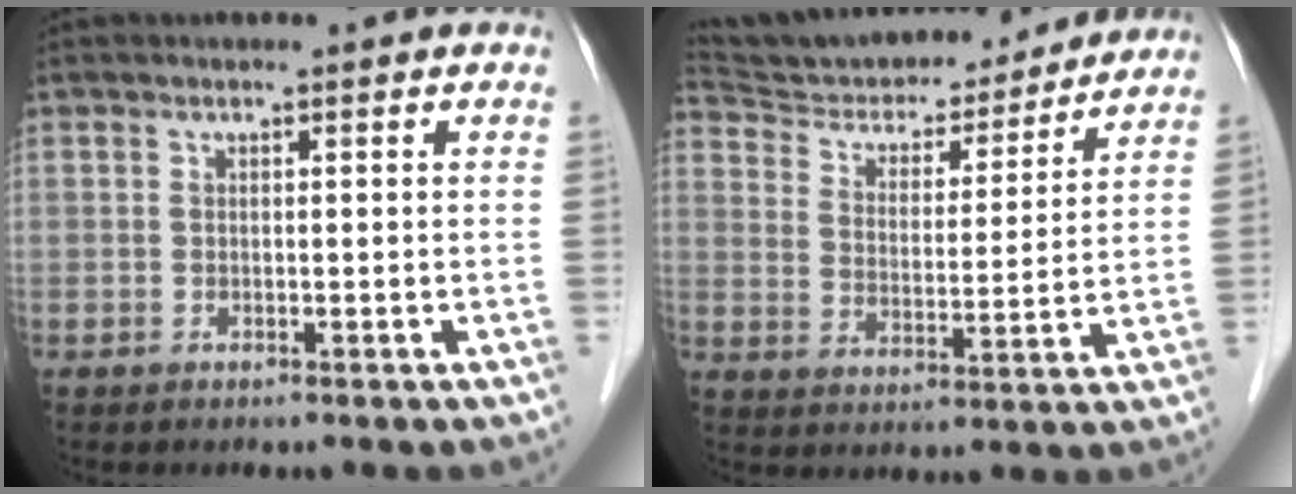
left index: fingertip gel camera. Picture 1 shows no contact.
{"total": 18.9, "force": [17.8, 4.3, 4.7], "torque": [-0.082, 0.008, 0.272]}